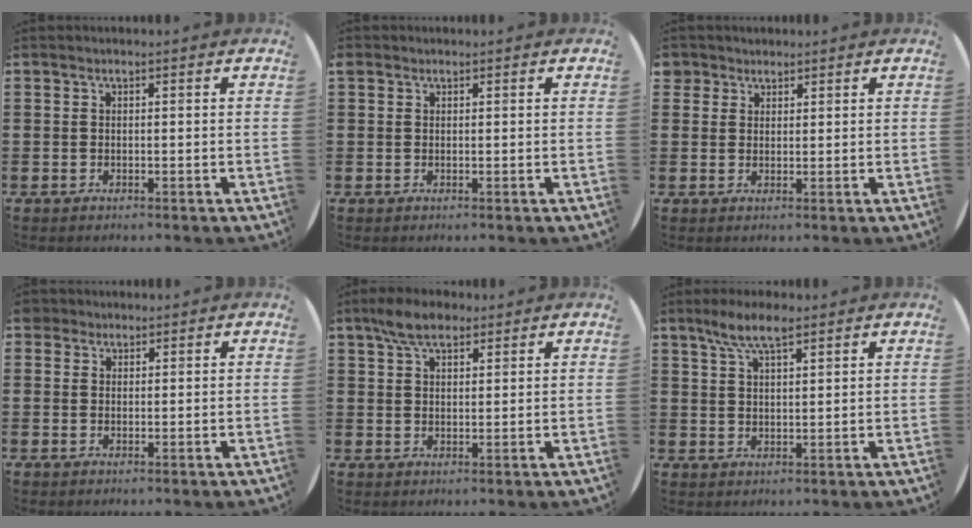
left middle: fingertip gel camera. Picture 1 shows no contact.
{"total": 0.5, "force": [0.5, 0.3, 0.0], "torque": [0.001, 0.003, 0.009]}
{"total": 2.2, "force": [1.7, 1.3, -0.1], "torque": [0.006, 0.003, 0.033]}
{"total": 1.6, "force": [1.3, 0.9, 0.1], "torque": [0.004, 0.001, 0.024]}
{"total": 5.1, "force": [3.9, 2.2, 2.4], "torque": [-0.047, 0.001, 0.072]}
{"total": 5.5, "force": [4.1, 1.5, 3.5], "torque": [-0.068, -0.002, 0.070]}